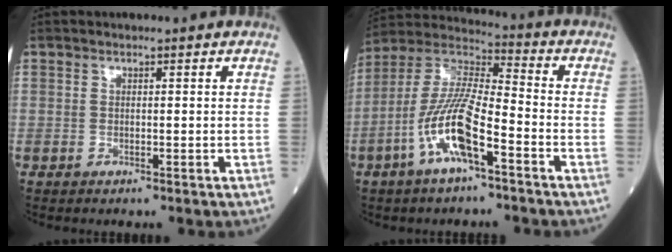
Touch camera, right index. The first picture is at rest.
{"total": 12.8, "force": [-5.3, 2.6, 11.3], "torque": [-0.237, 0.006, -0.104]}